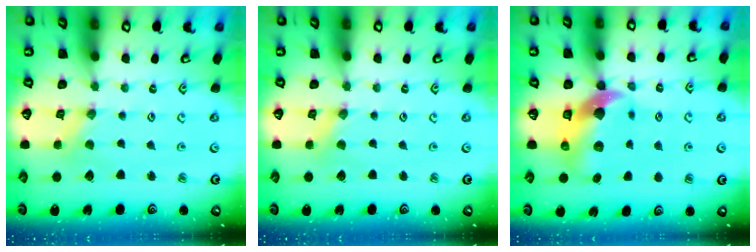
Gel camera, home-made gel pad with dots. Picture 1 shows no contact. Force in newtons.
{"total": 0.7, "press": 0.7, "slide": 0.2}
{"total": 10.6, "press": 10.5, "slide": 1.9}